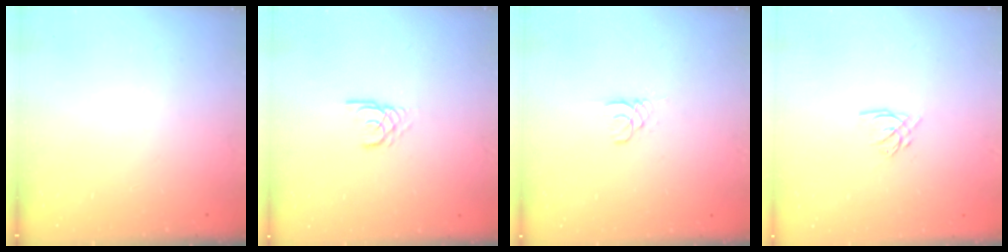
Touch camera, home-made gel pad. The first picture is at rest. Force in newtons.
{"total": 2.1, "press": 2.1, "slide": 0.0}
{"total": 1.8, "press": 1.8, "slide": 0.2}
{"total": 4.2, "press": 4.1, "slide": 0.4}